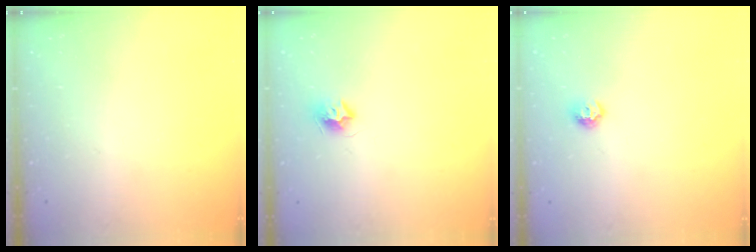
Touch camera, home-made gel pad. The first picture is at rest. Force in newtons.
{"total": 7.4, "press": 7.4, "slide": 0.0}
{"total": 6.4, "press": 6.3, "slide": 0.9}